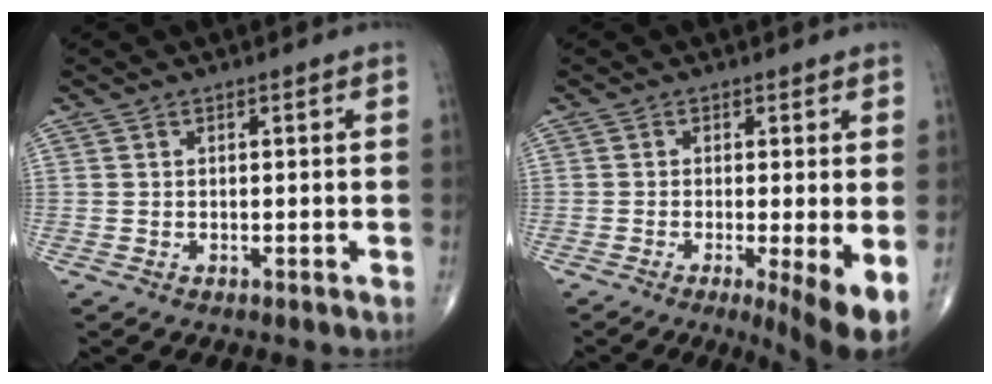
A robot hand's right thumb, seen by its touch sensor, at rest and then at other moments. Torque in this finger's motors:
{"motor_torque": [0.00, 0.51, 0.19, 0.06, 0.10]}